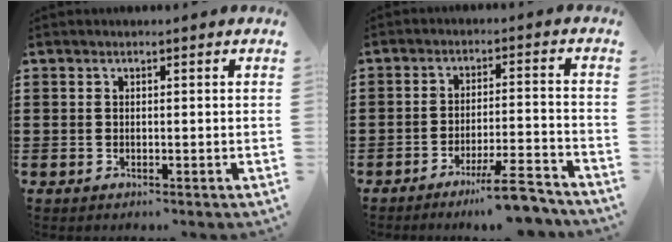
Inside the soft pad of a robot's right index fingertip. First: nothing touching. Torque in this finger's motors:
{"motor_torque": [0.18, -0.18, -0.06, -0.05]}